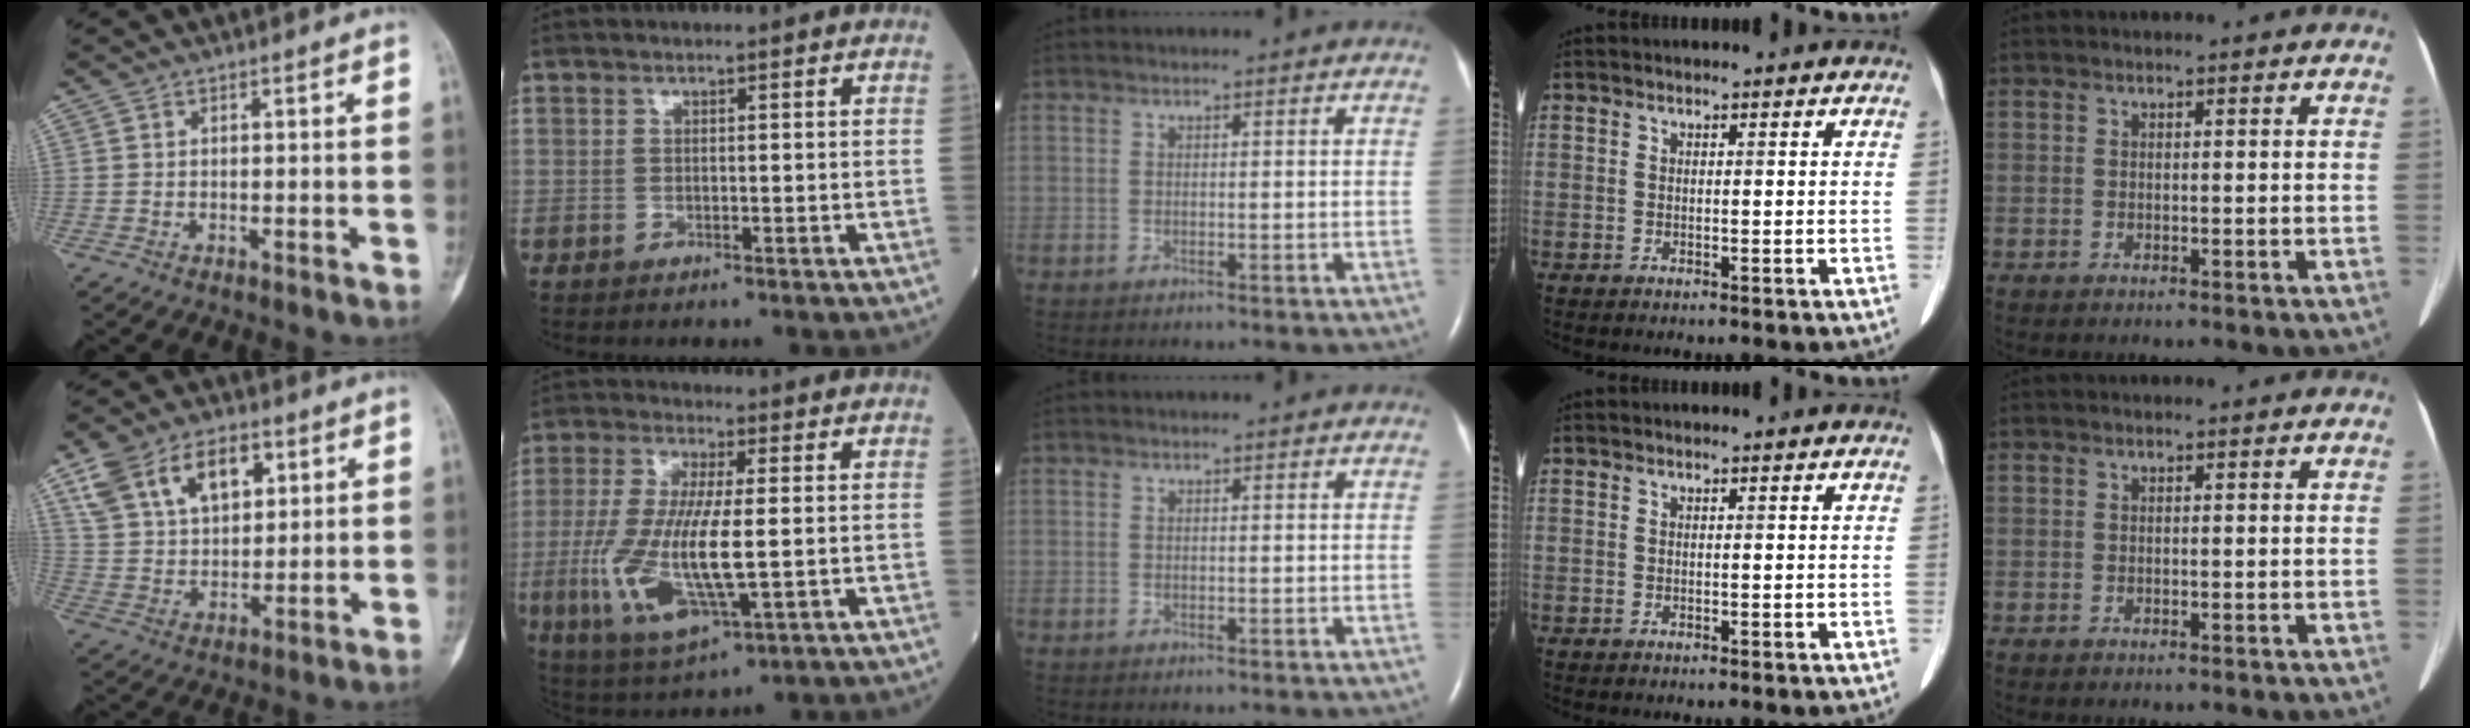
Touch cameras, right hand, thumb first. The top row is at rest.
{"thumb": {"total": 14.5, "force": [6.8, 8.9, 9.3], "torque": [-0.138, -0.010, 0.134]}, "index": {"total": 13.7, "force": [-1.8, 3.3, 13.2], "torque": [-0.285, -0.018, -0.027]}}